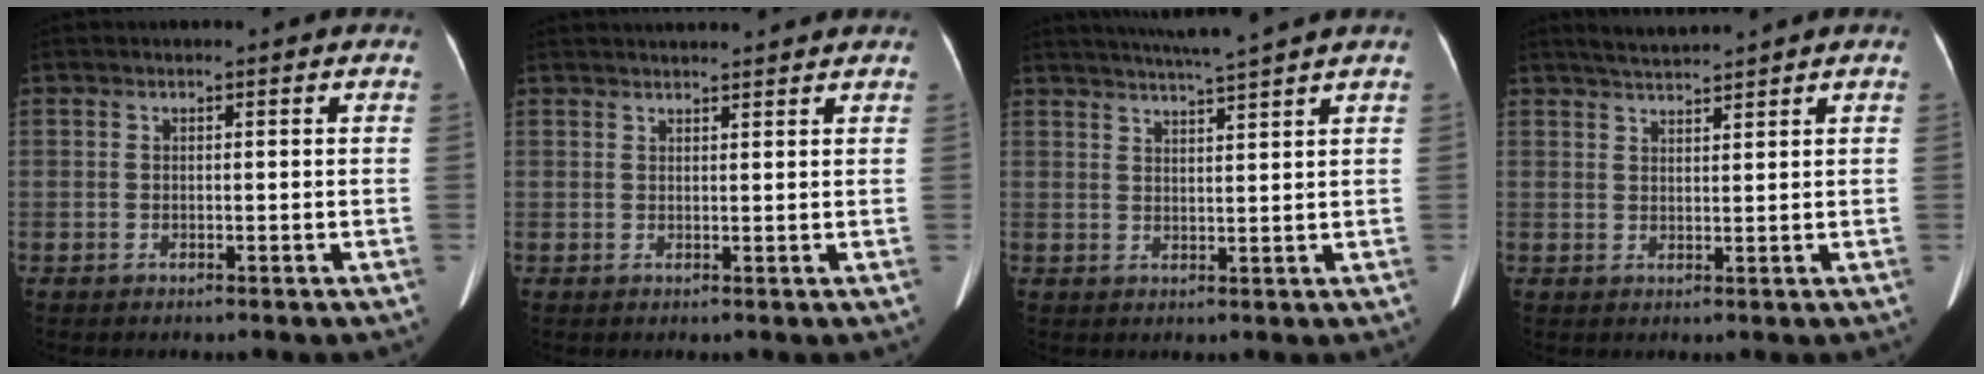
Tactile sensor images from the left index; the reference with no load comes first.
{"total": 7.6, "force": [7.2, 0.5, 2.1], "torque": [-0.027, 0.031, 0.086]}
{"total": 7.4, "force": [6.5, -1.7, 3.1], "torque": [-0.049, 0.006, 0.096]}
{"total": 3.2, "force": [3.1, -0.6, 0.7], "torque": [-0.015, 0.010, 0.062]}